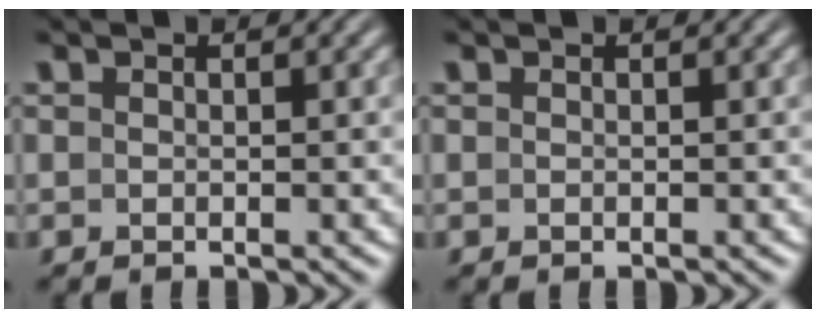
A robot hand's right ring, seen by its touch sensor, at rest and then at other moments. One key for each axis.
{"total": 0.0}